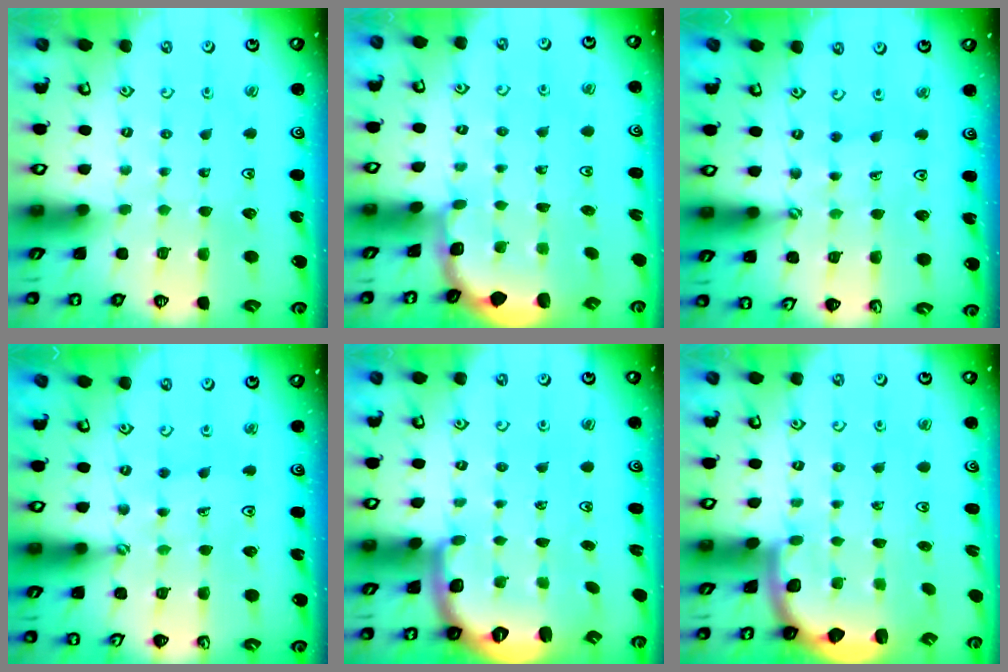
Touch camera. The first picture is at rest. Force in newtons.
{"total": 1.8, "press": 1.6, "slide": 0.7}
{"total": 2.5, "press": 2.2, "slide": 1.3}
{"total": 2.5, "press": 2.2, "slide": 1.3}
{"total": 2.5, "press": 2.0, "slide": 1.6}
{"total": 2.1, "press": 2.0, "slide": 0.7}